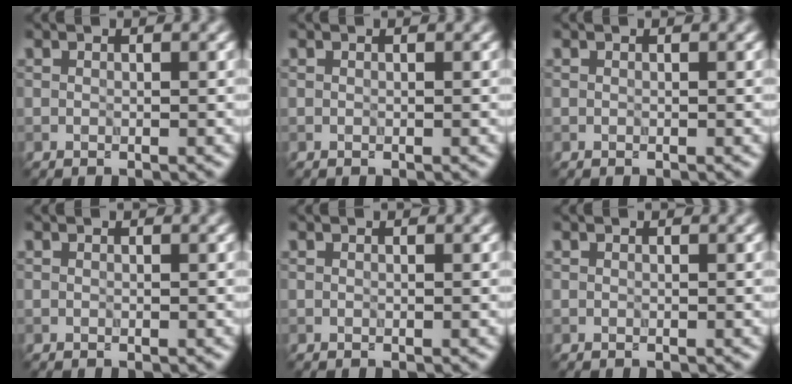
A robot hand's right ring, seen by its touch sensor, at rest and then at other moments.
{"total": 0.0}
{"total": 0.0}
{"total": 0.0}
{"total": 0.0}
{"total": 0.0}